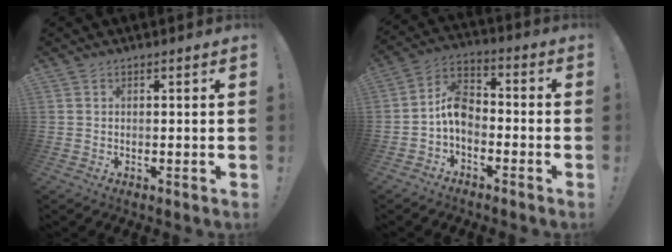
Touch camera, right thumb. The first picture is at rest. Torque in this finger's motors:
{"motor_torque": [0.14, -0.22, 0.09, 0.05, 0.12]}